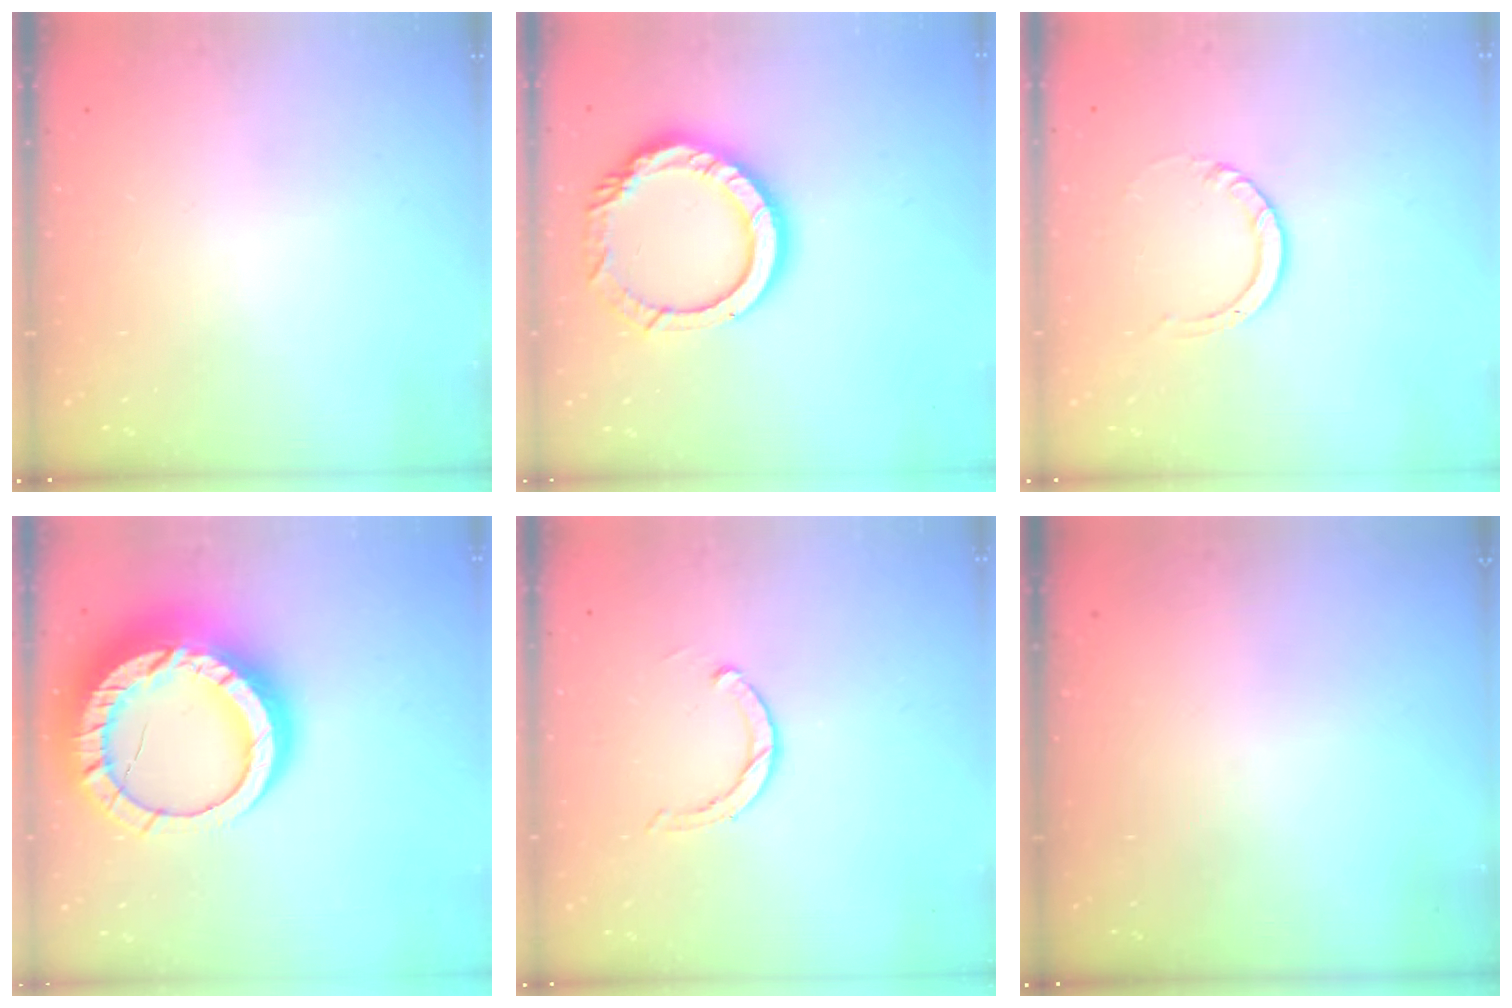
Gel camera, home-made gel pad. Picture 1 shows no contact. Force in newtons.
{"total": 14.2, "press": 14.1, "slide": 1.3}
{"total": 3.0, "press": 3.0, "slide": 0.3}
{"total": 23.7, "press": 23.7, "slide": 2.1}
{"total": 2.8, "press": 2.8, "slide": 0.2}
{"total": 0.0}